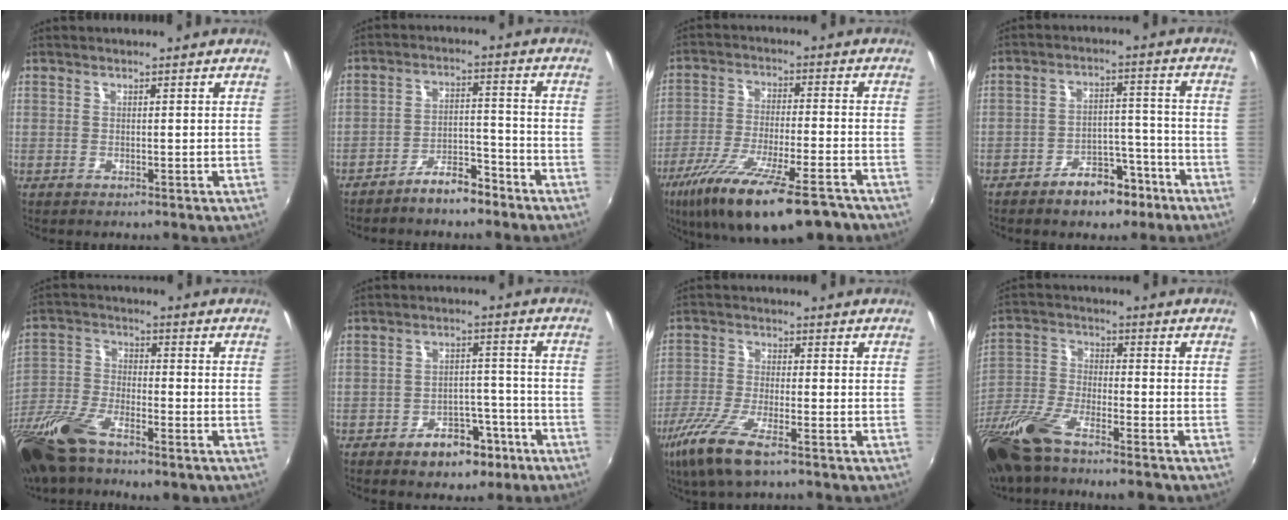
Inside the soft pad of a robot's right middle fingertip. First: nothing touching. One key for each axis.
{"total": 6.5, "fx": -5.5, "fy": 2.0, "fz": 3.0, "tx": -0.060, "ty": 0.018, "tz": -0.085}
{"total": 19.1, "fx": -13.4, "fy": 4.2, "fz": 12.9, "tx": -0.245, "ty": -0.052, "tz": -0.223}
{"total": 8.8, "fx": -6.2, "fy": 4.7, "fz": 4.1, "tx": -0.074, "ty": 0.025, "tz": -0.079}
{"total": 16.6, "fx": -11.1, "fy": 6.4, "fz": 10.6, "tx": -0.244, "ty": -0.042, "tz": -0.216}
{"total": 8.7, "fx": -5.6, "fy": 5.2, "fz": 4.2, "tx": -0.075, "ty": 0.023, "tz": -0.065}
{"total": 9.8, "fx": -6.3, "fy": 2.3, "fz": 7.3, "tx": -0.167, "ty": -0.025, "tz": -0.125}
{"total": 16.5, "fx": -12.1, "fy": 4.2, "fz": 10.4, "tx": -0.233, "ty": -0.045, "tz": -0.231}